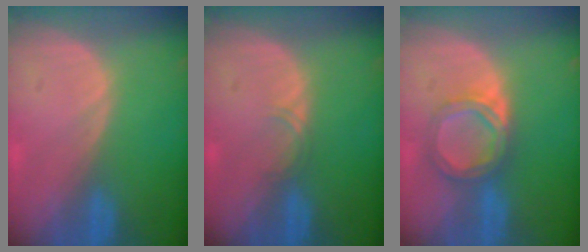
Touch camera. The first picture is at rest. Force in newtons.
{"total": 1.1, "press": 1.1, "slide": 0.1}
{"total": 5.4, "press": 5.2, "slide": 1.6}